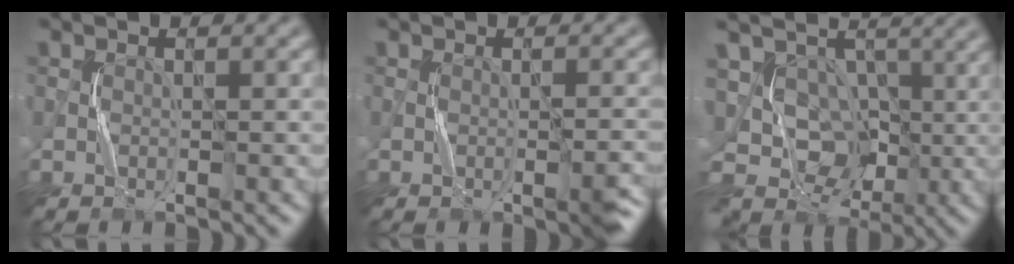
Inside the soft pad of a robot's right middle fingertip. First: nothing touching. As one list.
[{"total": 1.6, "force": [-0.5, 0.5, 1.5], "torque": [-0.025, -0.003, -0.003]}, {"total": 10.1, "force": [-2.1, 7.9, 6.0], "torque": [-0.112, 0.019, -0.017]}]